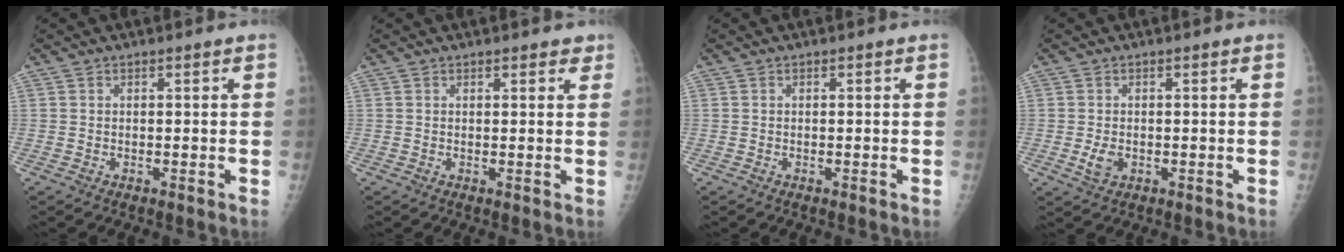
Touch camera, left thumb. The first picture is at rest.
{"total": 2.3, "force": [1.8, 0.9, 1.2], "torque": [0.004, -0.004, 0.017]}
{"total": 0.0}
{"total": 2.6, "force": [-0.4, 1.7, 1.9], "torque": [-0.035, -0.004, -0.003]}